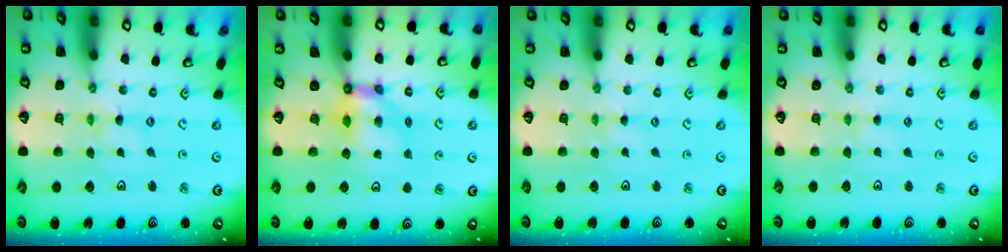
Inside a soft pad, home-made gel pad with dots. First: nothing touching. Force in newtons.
{"total": 5.9, "press": 5.9, "slide": 0.4}
{"total": 2.0, "press": 1.9, "slide": 0.4}
{"total": 2.1, "press": 2.0, "slide": 0.4}